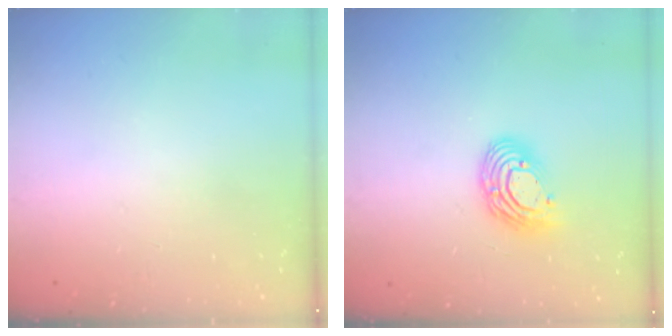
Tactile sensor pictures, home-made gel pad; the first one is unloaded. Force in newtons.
{"total": 11.0, "press": 10.9, "slide": 1.1}